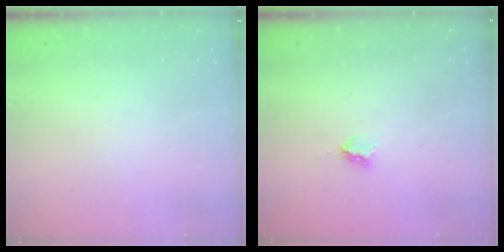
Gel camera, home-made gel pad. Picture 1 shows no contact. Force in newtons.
{"total": 2.9, "press": 2.9, "slide": 0.5}